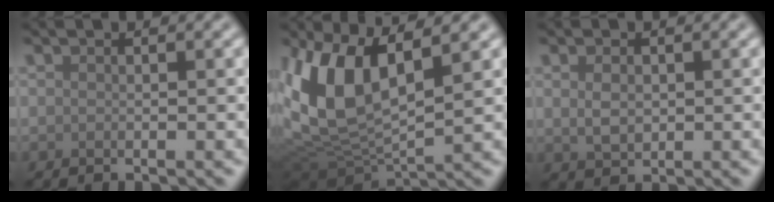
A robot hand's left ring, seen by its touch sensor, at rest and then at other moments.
{"total": 9.9, "force": [1.6, 4.9, 8.5], "torque": [-0.194, -0.006, 0.028]}
{"total": 2.0, "force": [0.3, 1.4, 1.4], "torque": [-0.028, -0.001, 0.009]}